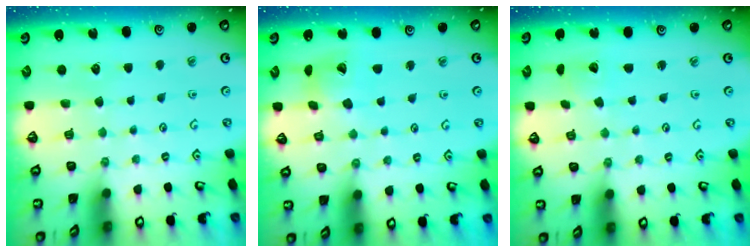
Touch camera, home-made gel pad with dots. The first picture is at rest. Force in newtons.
{"total": 8.6, "press": 8.5, "slide": 1.2}
{"total": 2.7, "press": 2.7, "slide": 0.2}